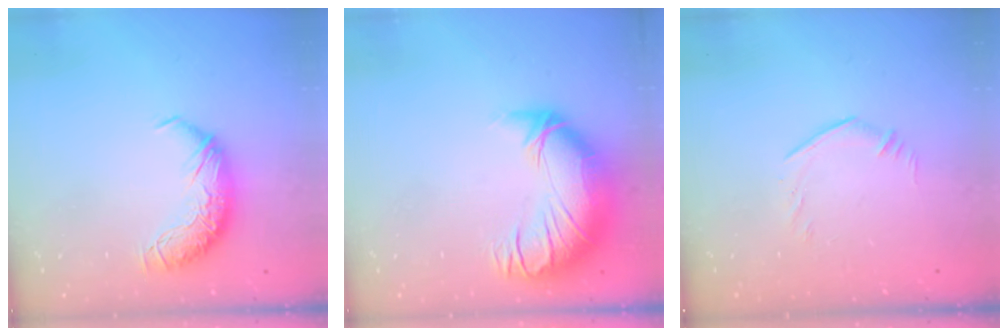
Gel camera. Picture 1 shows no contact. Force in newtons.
{"total": 3.8, "press": 2.3, "slide": 3.0}
{"total": 6.0, "press": 5.9, "slide": 1.1}